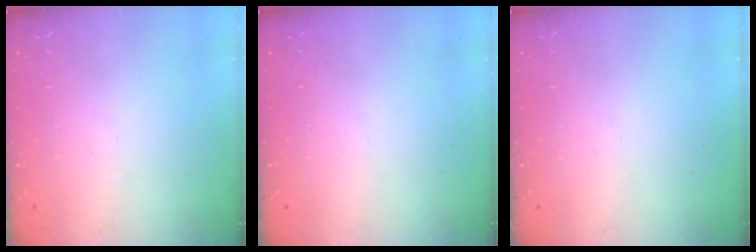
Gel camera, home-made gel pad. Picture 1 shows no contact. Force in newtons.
{"total": 0.0}
{"total": 0.0}